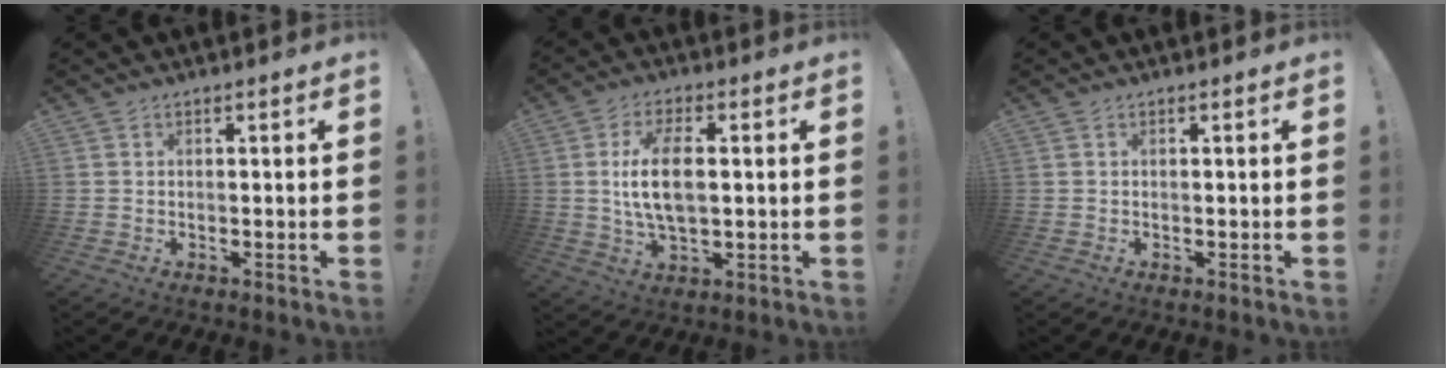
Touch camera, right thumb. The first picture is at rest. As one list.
[{"total": 11.2, "force": [1.1, 5.2, 9.8], "torque": [-0.174, -0.009, 0.015]}, {"total": 0.0}]